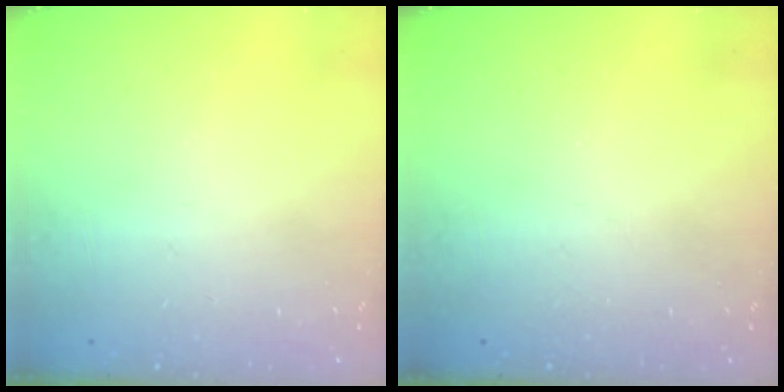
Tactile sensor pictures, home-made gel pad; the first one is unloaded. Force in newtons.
{"total": 0.0}